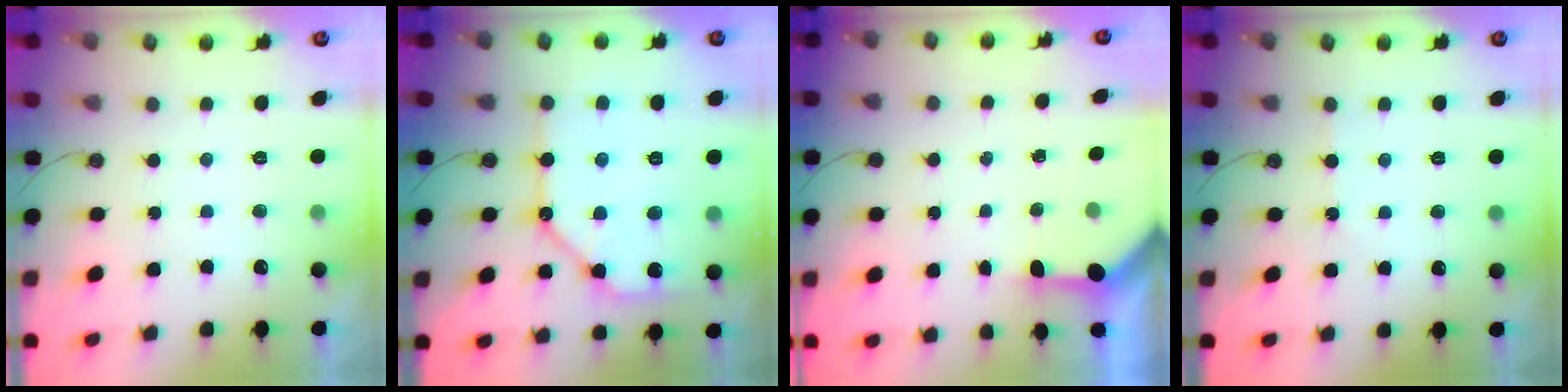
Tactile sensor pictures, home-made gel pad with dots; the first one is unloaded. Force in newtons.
{"total": 14.9, "press": 14.8, "slide": 1.3}
{"total": 3.2, "press": 3.2, "slide": 0.4}
{"total": 1.3, "press": 1.2, "slide": 0.3}